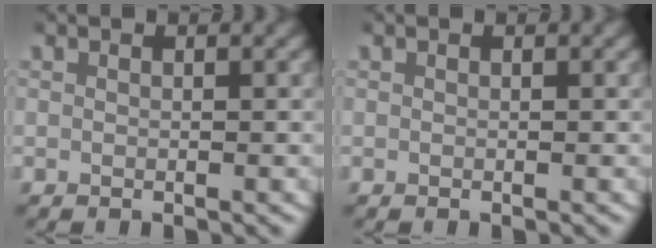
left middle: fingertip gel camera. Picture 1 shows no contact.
{"total": 0.0}